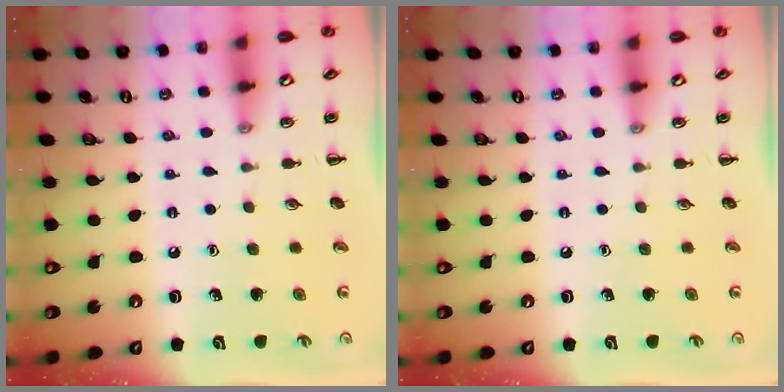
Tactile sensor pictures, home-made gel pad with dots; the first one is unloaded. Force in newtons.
{"total": 0.0}